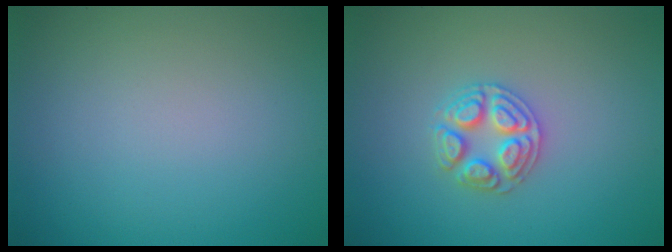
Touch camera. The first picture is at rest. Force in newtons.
{"total": 2.9, "press": 2.8, "slide": 0.4}